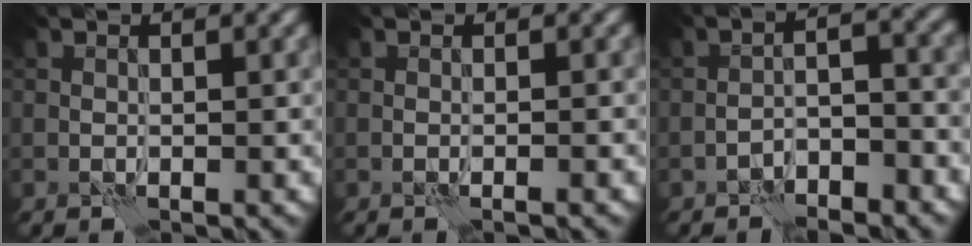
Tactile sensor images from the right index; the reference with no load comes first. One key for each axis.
{"total": 1.0, "fx": -0.3, "fy": 0.2, "fz": 0.9, "tx": -0.011, "ty": -0.001, "tz": -0.014}
{"total": 3.8, "fx": -2.7, "fy": 0.9, "fz": 2.6, "tx": -0.042, "ty": 0.014, "tz": -0.051}